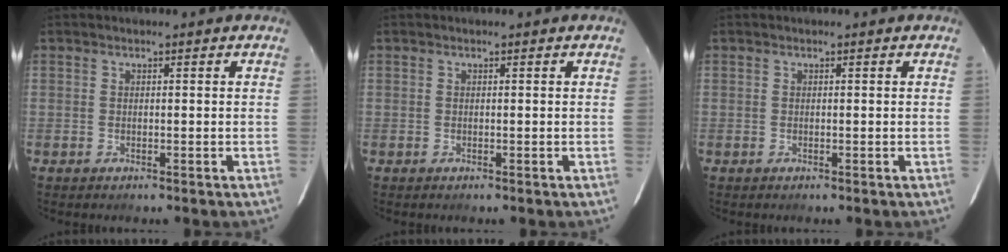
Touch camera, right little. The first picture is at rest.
{"total": 0.0}
{"total": 0.0}